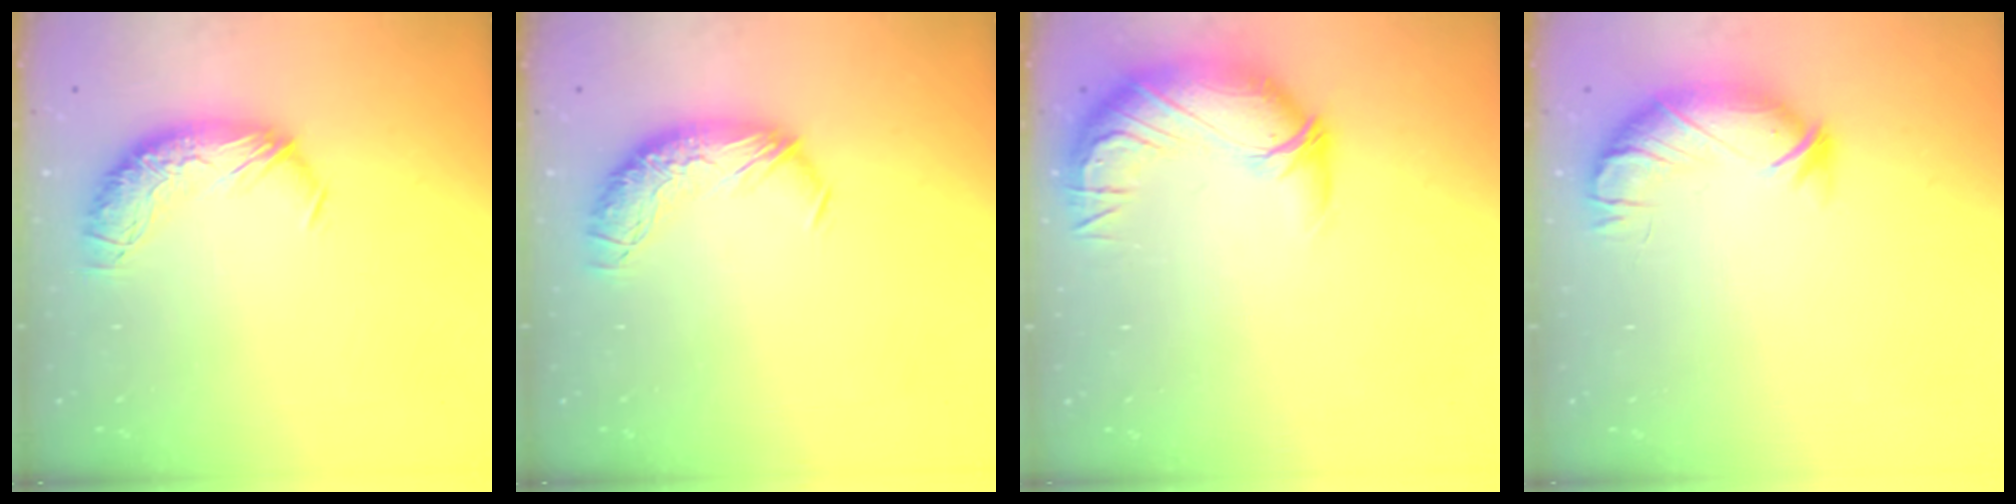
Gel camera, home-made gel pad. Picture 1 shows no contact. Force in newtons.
{"total": 0.0}
{"total": 2.8, "press": 0.5, "slide": 2.8}
{"total": 3.9, "press": 3.3, "slide": 2.1}